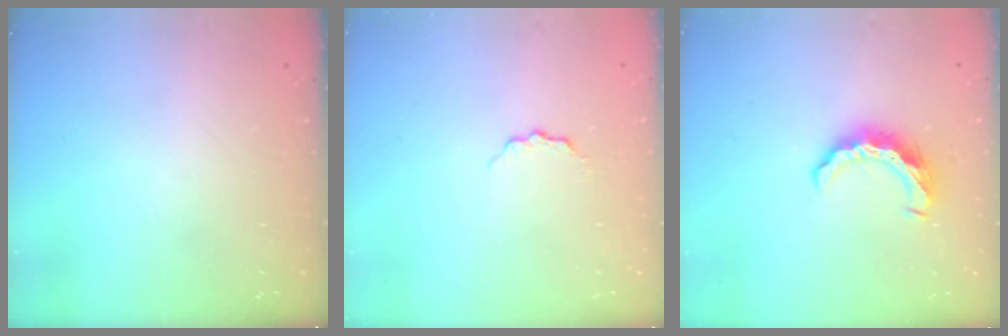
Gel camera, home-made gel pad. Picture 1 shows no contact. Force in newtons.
{"total": 4.0, "press": 3.9, "slide": 0.4}
{"total": 9.4, "press": 9.4, "slide": 0.5}